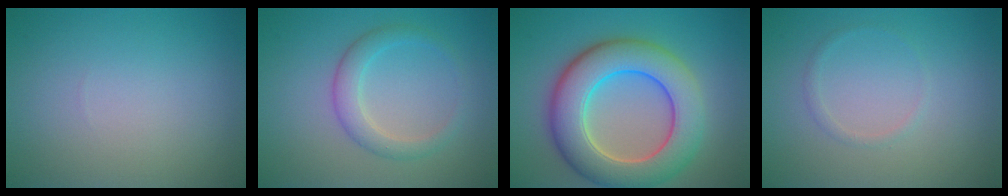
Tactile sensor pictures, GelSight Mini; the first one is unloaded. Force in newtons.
{"total": 2.7, "press": 2.7, "slide": 0.1}
{"total": 9.5, "press": 9.5, "slide": 0.3}
{"total": 0.8, "press": 0.8, "slide": 0.1}